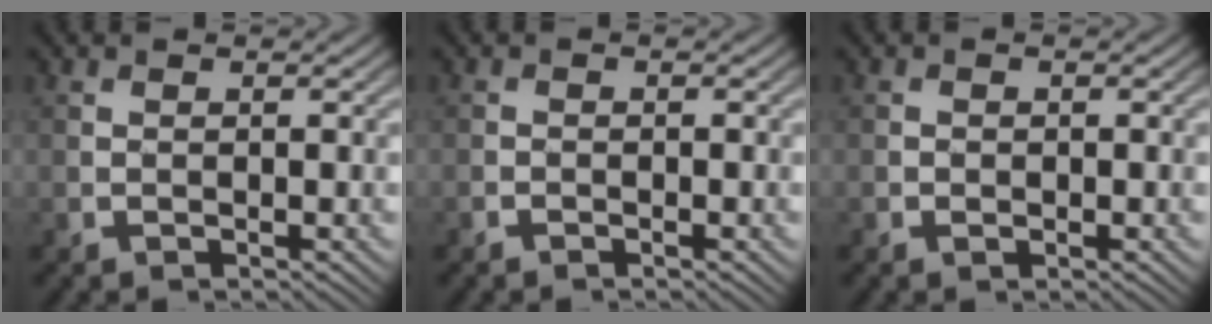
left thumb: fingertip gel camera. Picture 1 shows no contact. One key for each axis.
{"total": 0.7, "fx": -0.6, "fy": 0.3, "fz": 0.1, "tx": -0.002, "ty": -0.004, "tz": -0.011}
{"total": 0.6, "fx": -0.2, "fy": 0.5, "fz": 0.2, "tx": -0.001, "ty": -0.006, "tz": -0.006}